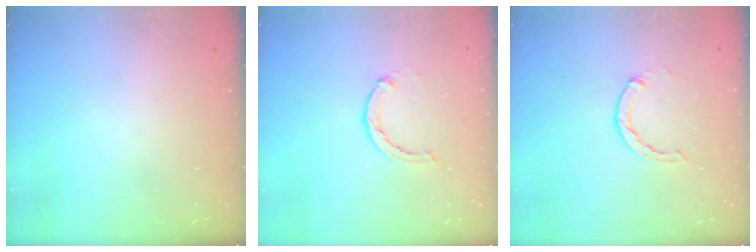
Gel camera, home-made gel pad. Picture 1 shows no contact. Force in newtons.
{"total": 3.0, "press": 3.0, "slide": 0.4}
{"total": 2.7, "press": 2.7, "slide": 0.5}